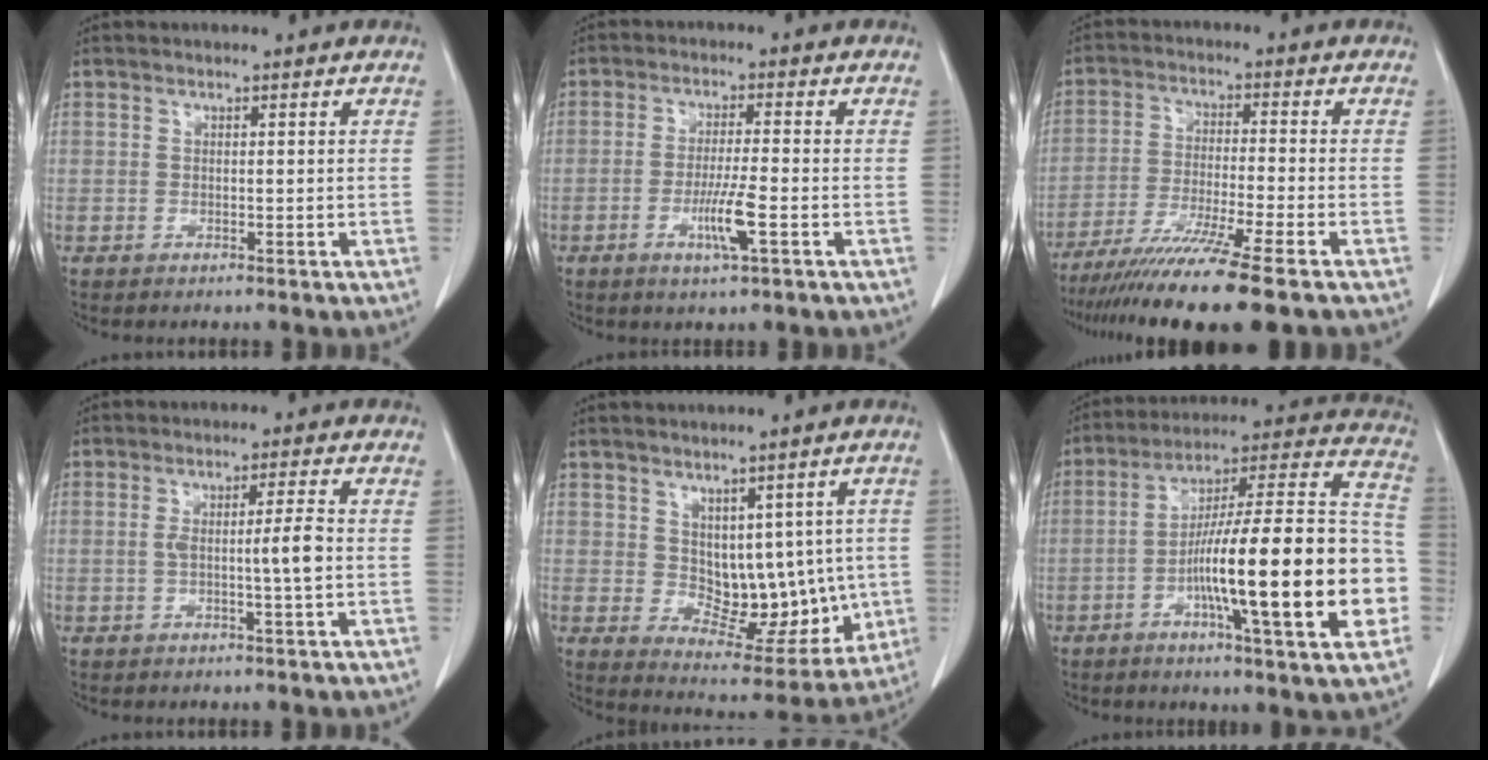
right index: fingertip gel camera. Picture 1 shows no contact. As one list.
[{"total": 5.7, "force": [-2.1, -0.1, 5.3], "torque": [-0.099, -0.011, -0.039]}, {"total": 14.0, "force": [-10.6, -1.3, 9.0], "torque": [-0.157, -0.046, -0.175]}, {"total": 4.4, "force": [-0.5, -0.5, 4.3], "torque": [-0.076, 0.001, -0.007]}, {"total": 10.8, "force": [0.4, 6.6, 8.6], "torque": [-0.093, 0.005, 0.032]}, {"total": 25.8, "force": [-6.0, 1.9, 25.0], "torque": [-0.317, 0.010, -0.099]}]